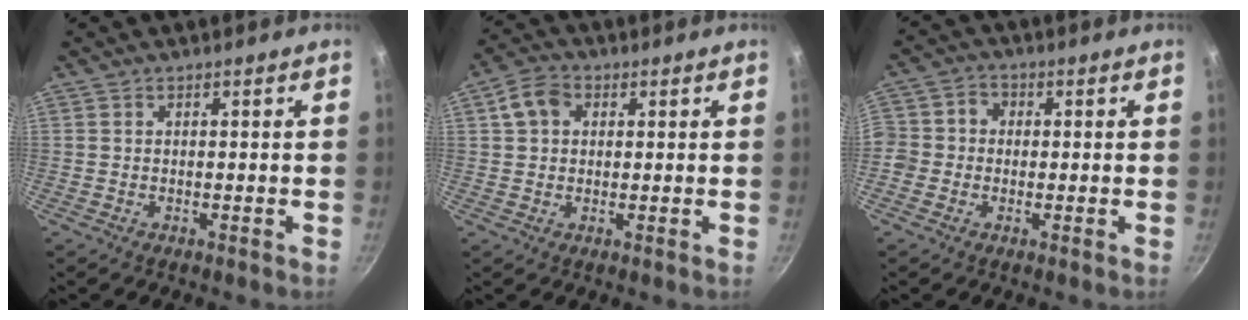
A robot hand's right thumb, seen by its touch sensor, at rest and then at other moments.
{"total": 5.7, "force": [1.5, 4.4, 3.2], "torque": [-0.045, 0.011, 0.018]}
{"total": 5.5, "force": [-0.9, 5.1, 1.9], "torque": [-0.012, 0.014, -0.035]}